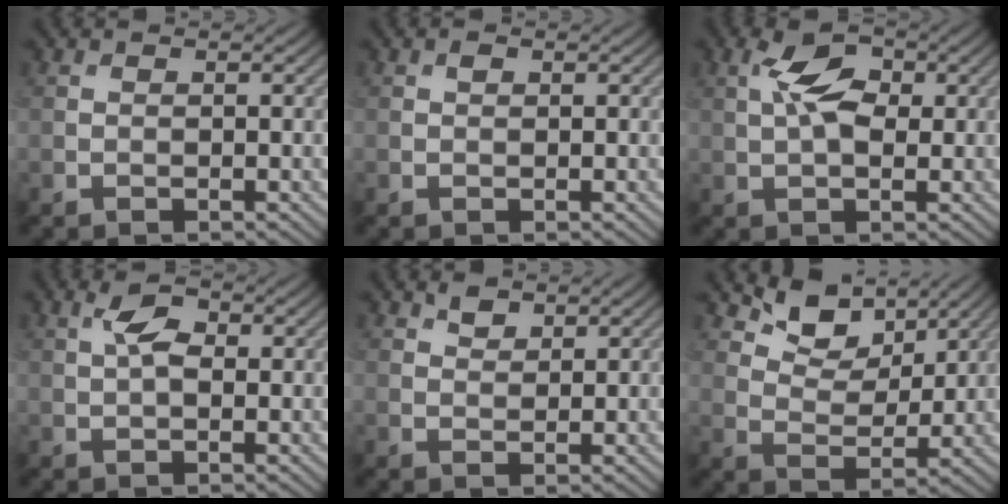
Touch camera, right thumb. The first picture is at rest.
{"total": 0.5, "force": [0.2, 0.4, 0.3], "torque": [-0.007, -0.003, 0.004]}
{"total": 5.0, "force": [0.9, 2.5, 4.3], "torque": [-0.087, 0.006, 0.010]}
{"total": 3.0, "force": [0.5, 1.4, 2.6], "torque": [-0.053, 0.005, 0.005]}
{"total": 1.6, "force": [1.2, 0.9, 0.7], "torque": [-0.014, -0.002, 0.023]}
{"total": 6.7, "force": [4.5, 3.6, 3.5], "torque": [-0.069, -0.010, 0.077]}